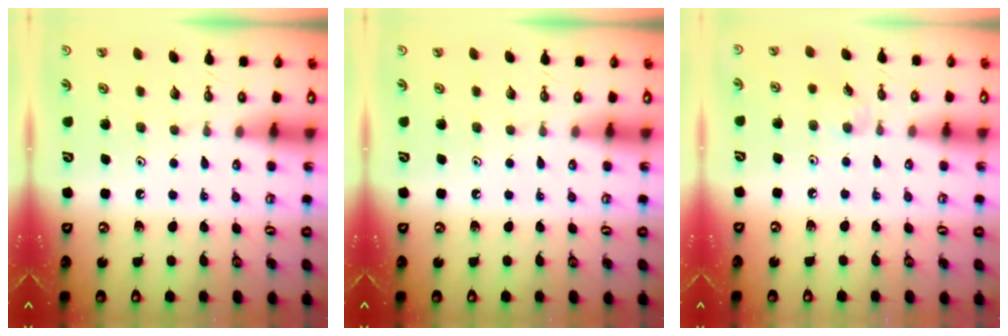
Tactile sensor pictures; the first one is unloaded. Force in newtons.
{"total": 0.0}
{"total": 3.2, "press": 3.1, "slide": 0.6}